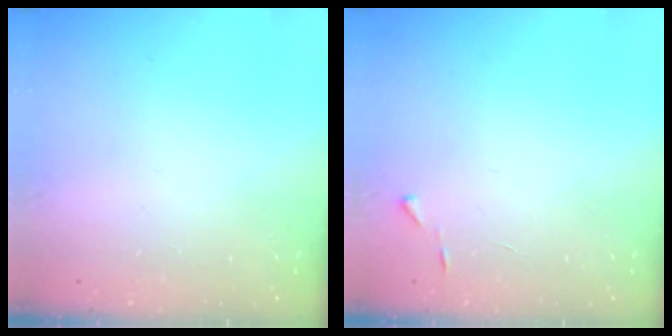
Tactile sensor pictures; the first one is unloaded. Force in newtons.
{"total": 2.7, "press": 2.7, "slide": 0.3}